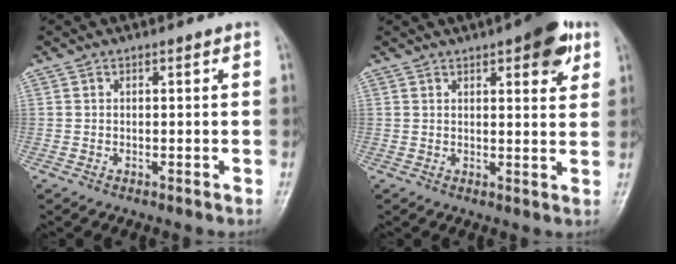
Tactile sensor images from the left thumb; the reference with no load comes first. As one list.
[{"total": 8.6, "force": [4.6, 3.0, 6.6], "torque": [-0.065, -0.015, 0.054]}]